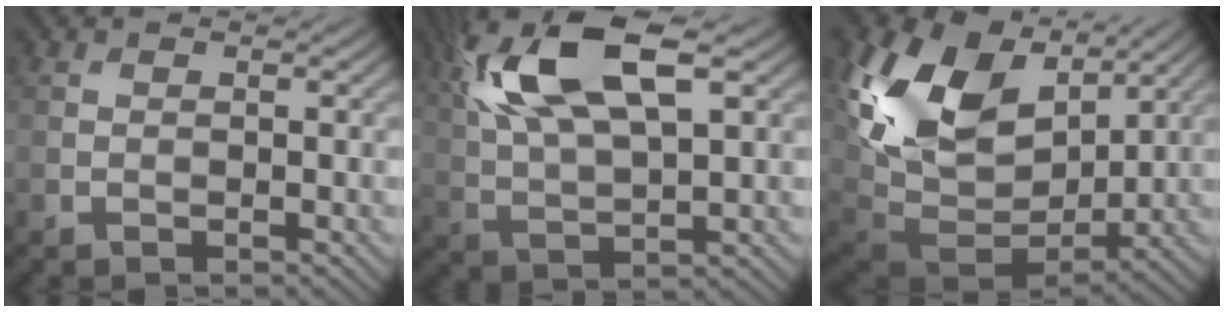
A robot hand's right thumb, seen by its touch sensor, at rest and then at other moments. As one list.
[{"total": 15.5, "force": [6.7, 6.0, 12.6], "torque": [-0.274, 0.021, 0.114]}, {"total": 17.9, "force": [6.4, 11.7, 11.9], "torque": [-0.268, 0.001, 0.145]}]